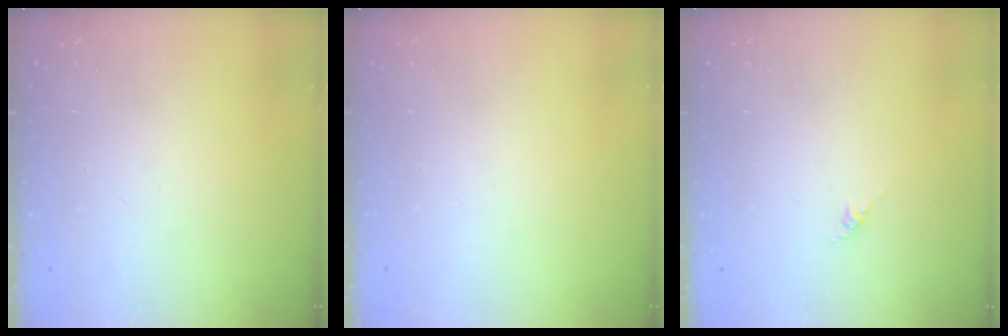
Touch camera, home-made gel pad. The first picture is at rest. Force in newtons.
{"total": 0.0}
{"total": 0.6, "press": 0.4, "slide": 0.4}